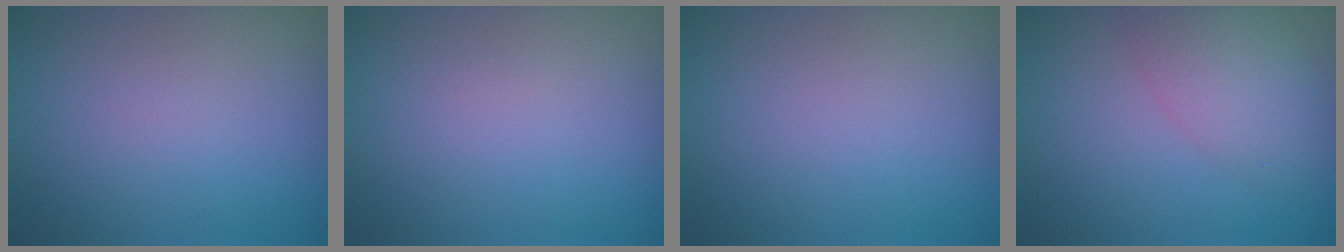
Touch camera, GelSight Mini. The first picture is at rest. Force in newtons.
{"total": 0.0}
{"total": 0.0}
{"total": 4.7, "press": 4.7, "slide": 0.2}